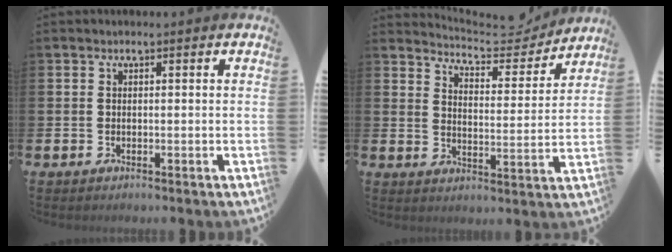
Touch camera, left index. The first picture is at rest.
{"total": 5.6, "force": [5.4, 1.3, 1.0], "torque": [-0.033, -0.042, 0.088]}